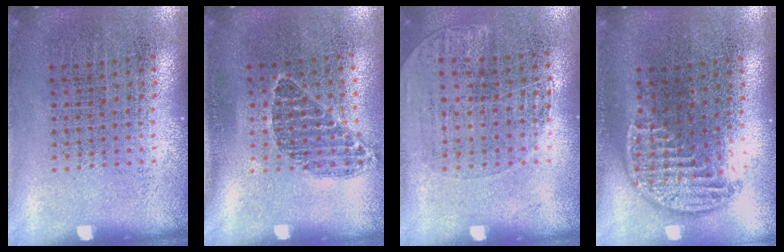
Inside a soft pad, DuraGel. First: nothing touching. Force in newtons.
{"total": 0.9, "press": 0.7, "slide": 0.5}
{"total": 1.1, "press": 1.0, "slide": 0.5}
{"total": 1.2, "press": 1.0, "slide": 0.7}